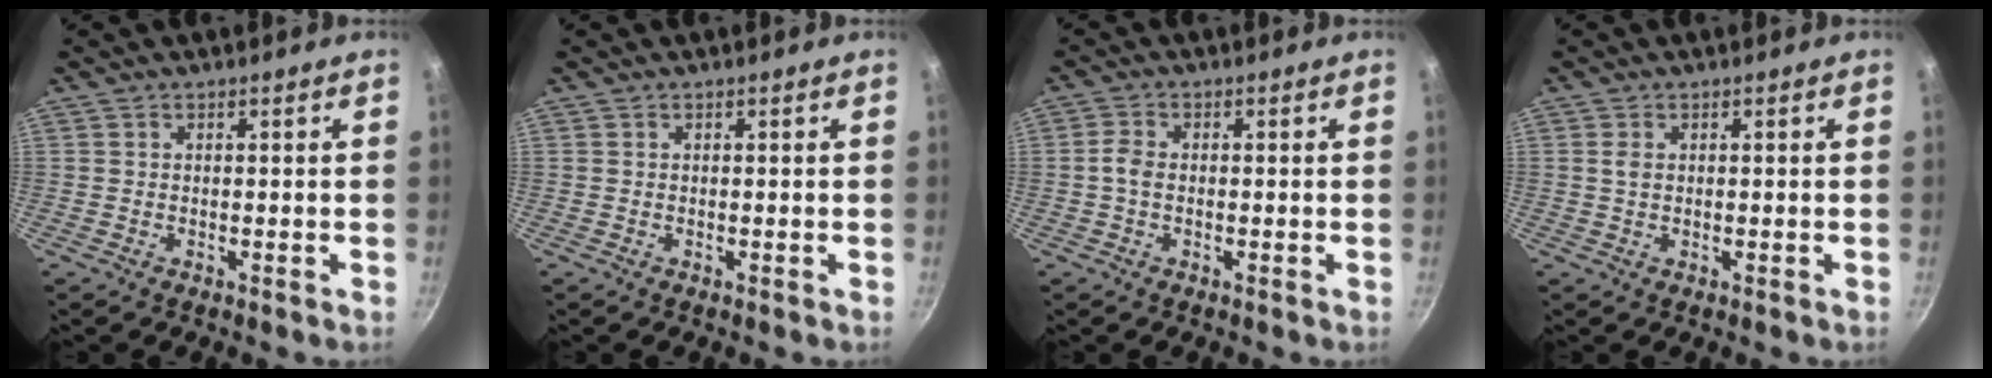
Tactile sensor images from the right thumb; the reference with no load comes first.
{"total": 0.0}
{"total": 2.8, "force": [-0.2, 1.8, 2.1], "torque": [-0.049, 0.010, -0.010]}
{"total": 1.6, "force": [0.4, 1.0, 1.2], "torque": [-0.024, 0.001, 0.007]}